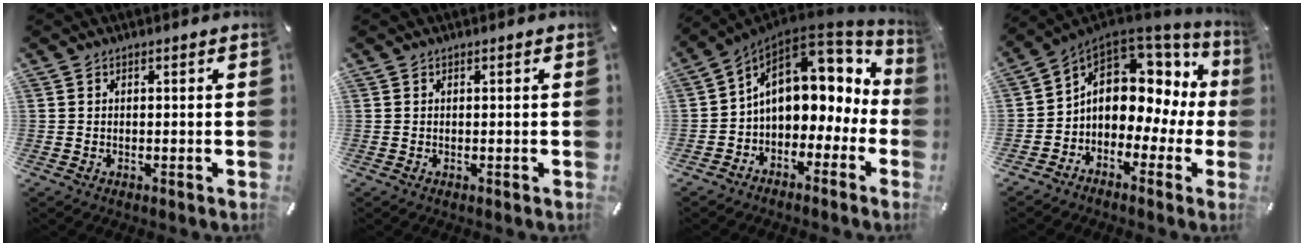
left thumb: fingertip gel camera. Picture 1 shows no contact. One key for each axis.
{"total": 0.0}
{"total": 14.9, "fx": 4.3, "fy": 10.1, "fz": 10.1, "tx": -0.166, "ty": -0.022, "tz": 0.075}
{"total": 9.4, "fx": 2.0, "fy": 7.7, "fz": 5.0, "tx": -0.085, "ty": -0.017, "tz": 0.039}